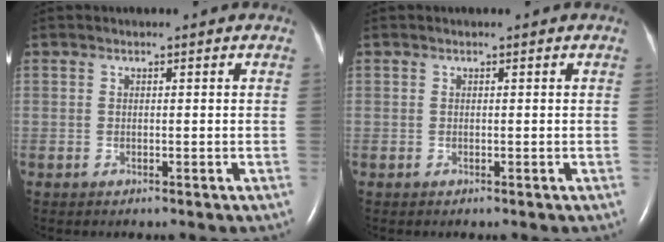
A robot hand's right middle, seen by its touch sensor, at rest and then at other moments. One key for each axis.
{"total": 0.0}